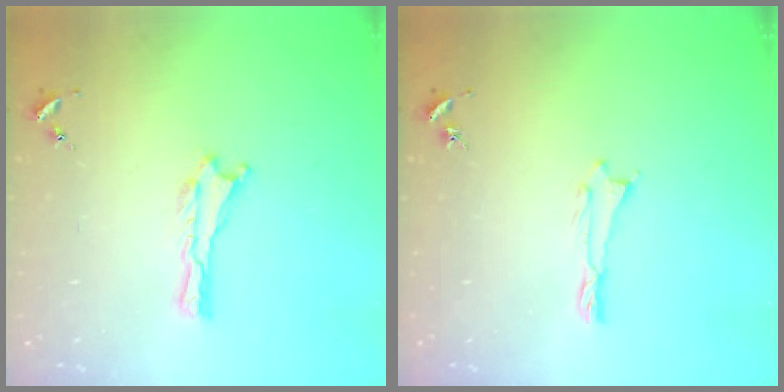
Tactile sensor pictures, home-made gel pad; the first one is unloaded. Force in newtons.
{"total": 0.0}